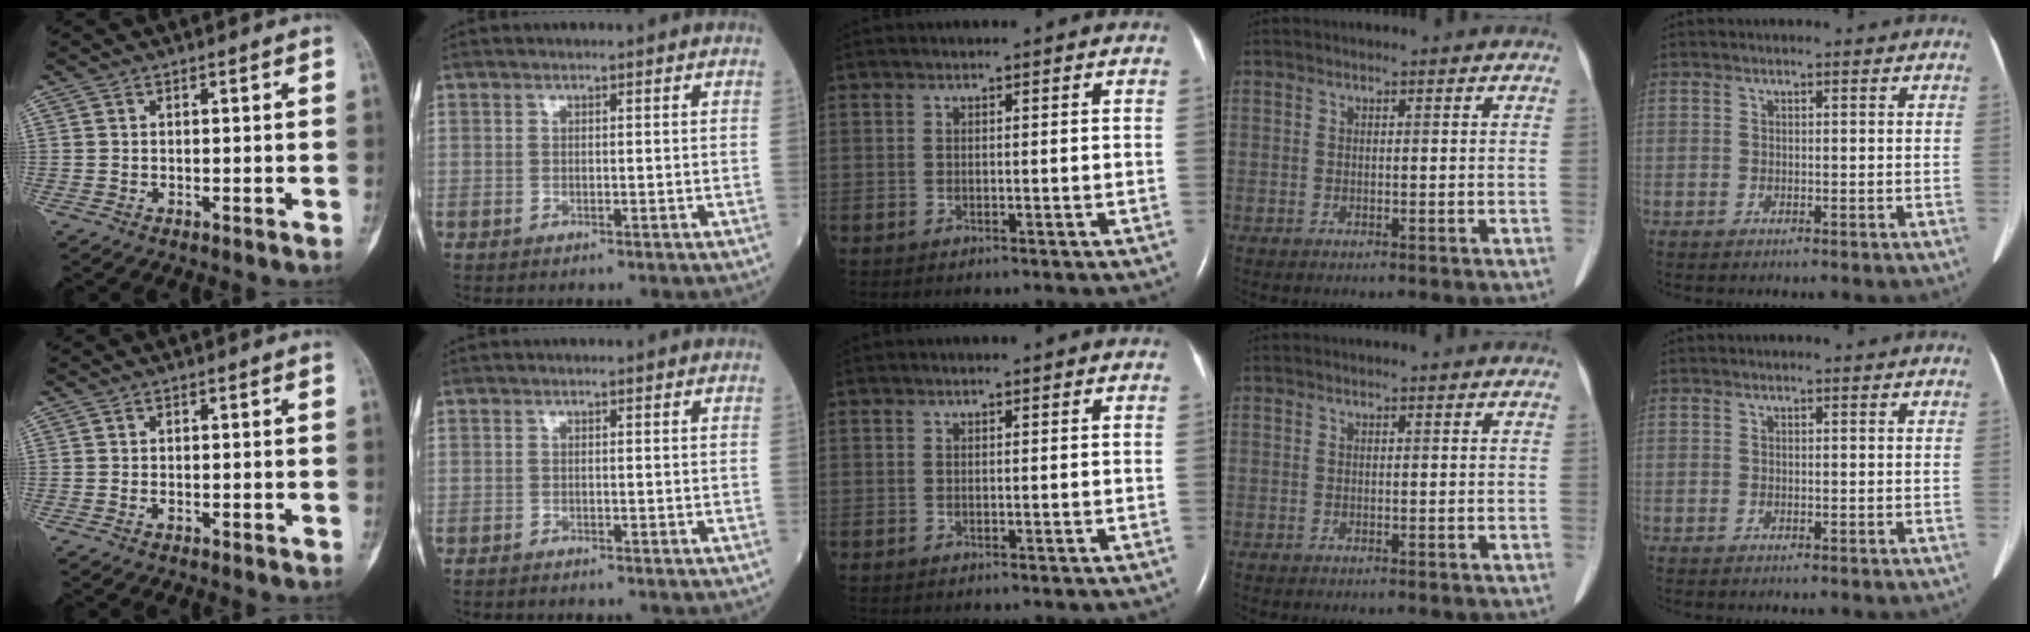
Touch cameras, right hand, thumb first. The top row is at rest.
{"thumb": {"total": 0.6, "force": [-0.2, 0.4, 0.5], "torque": [-0.011, 0.003, -0.005]}, "index": {"total": 0.8, "force": [-0.8, 0.1, 0.2], "torque": [-0.009, -0.001, -0.013]}}